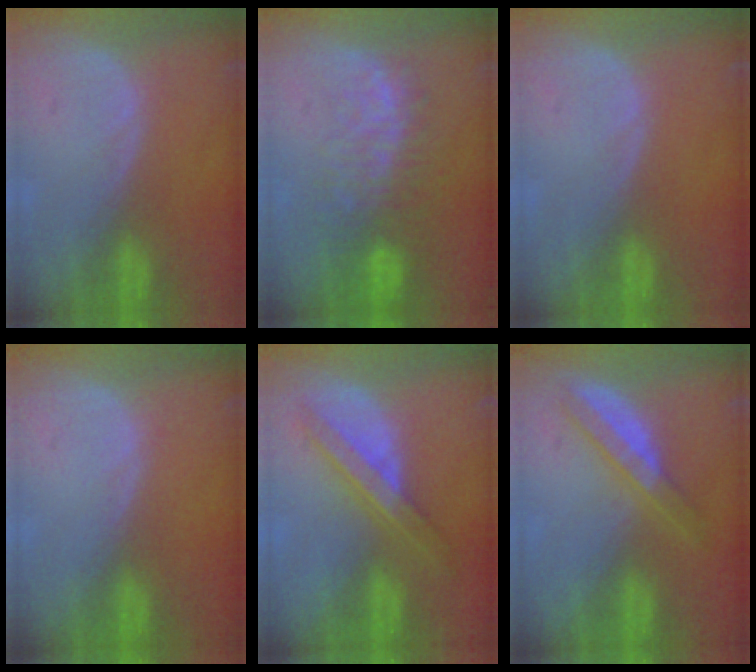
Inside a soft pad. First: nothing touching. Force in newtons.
{"total": 10.0, "press": 8.5, "slide": 5.4}
{"total": 0.0}
{"total": 0.0}
{"total": 7.2, "press": 6.1, "slide": 3.8}
{"total": 4.8, "press": 4.7, "slide": 1.0}